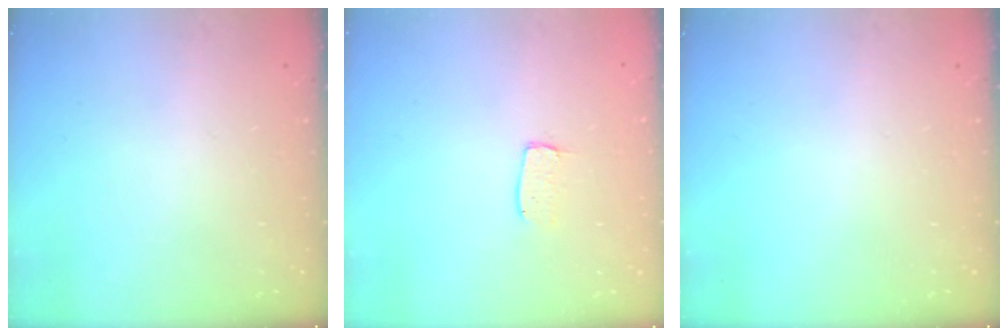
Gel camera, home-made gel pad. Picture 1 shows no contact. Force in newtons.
{"total": 3.8, "press": 3.8, "slide": 0.3}
{"total": 0.0}